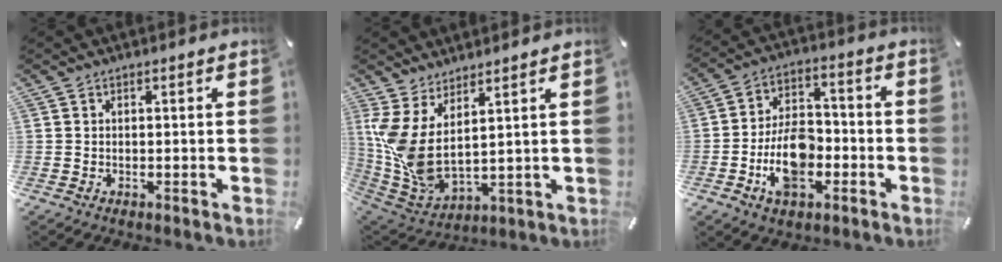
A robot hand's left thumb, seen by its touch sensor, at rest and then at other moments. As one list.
[{"total": 8.7, "force": [3.1, 4.1, 7.0], "torque": [-0.169, -0.051, 0.063]}, {"total": 13.1, "force": [-4.2, 8.2, 9.3], "torque": [-0.175, 0.008, -0.075]}]